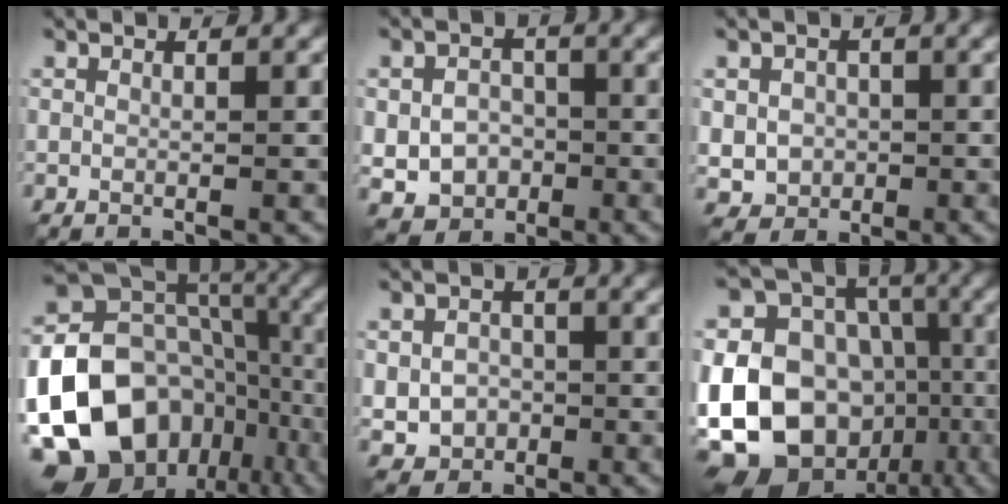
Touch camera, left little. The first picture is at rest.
{"total": 4.5, "force": [-1.0, 3.6, 2.4], "torque": [-0.047, -0.006, -0.019]}
{"total": 3.4, "force": [-0.2, 3.0, 1.5], "torque": [-0.024, -0.003, -0.004]}
{"total": 20.1, "force": [-6.2, 15.9, 10.5], "torque": [-0.218, -0.001, -0.110]}
{"total": 3.6, "force": [-0.6, 3.0, 1.8], "torque": [-0.036, -0.005, -0.011]}
{"total": 18.3, "force": [-4.5, 14.4, 10.3], "torque": [-0.196, -0.003, -0.083]}